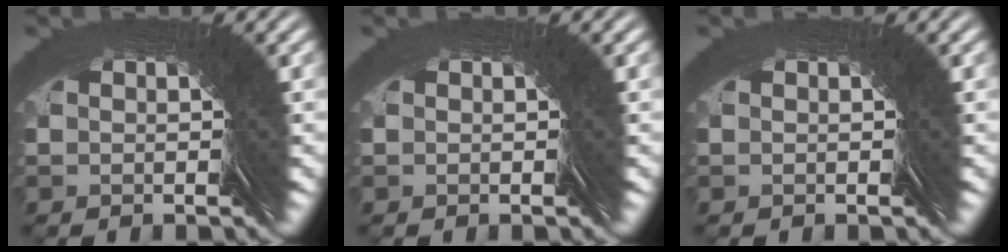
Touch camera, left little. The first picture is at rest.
{"total": 0.0}
{"total": 0.0}